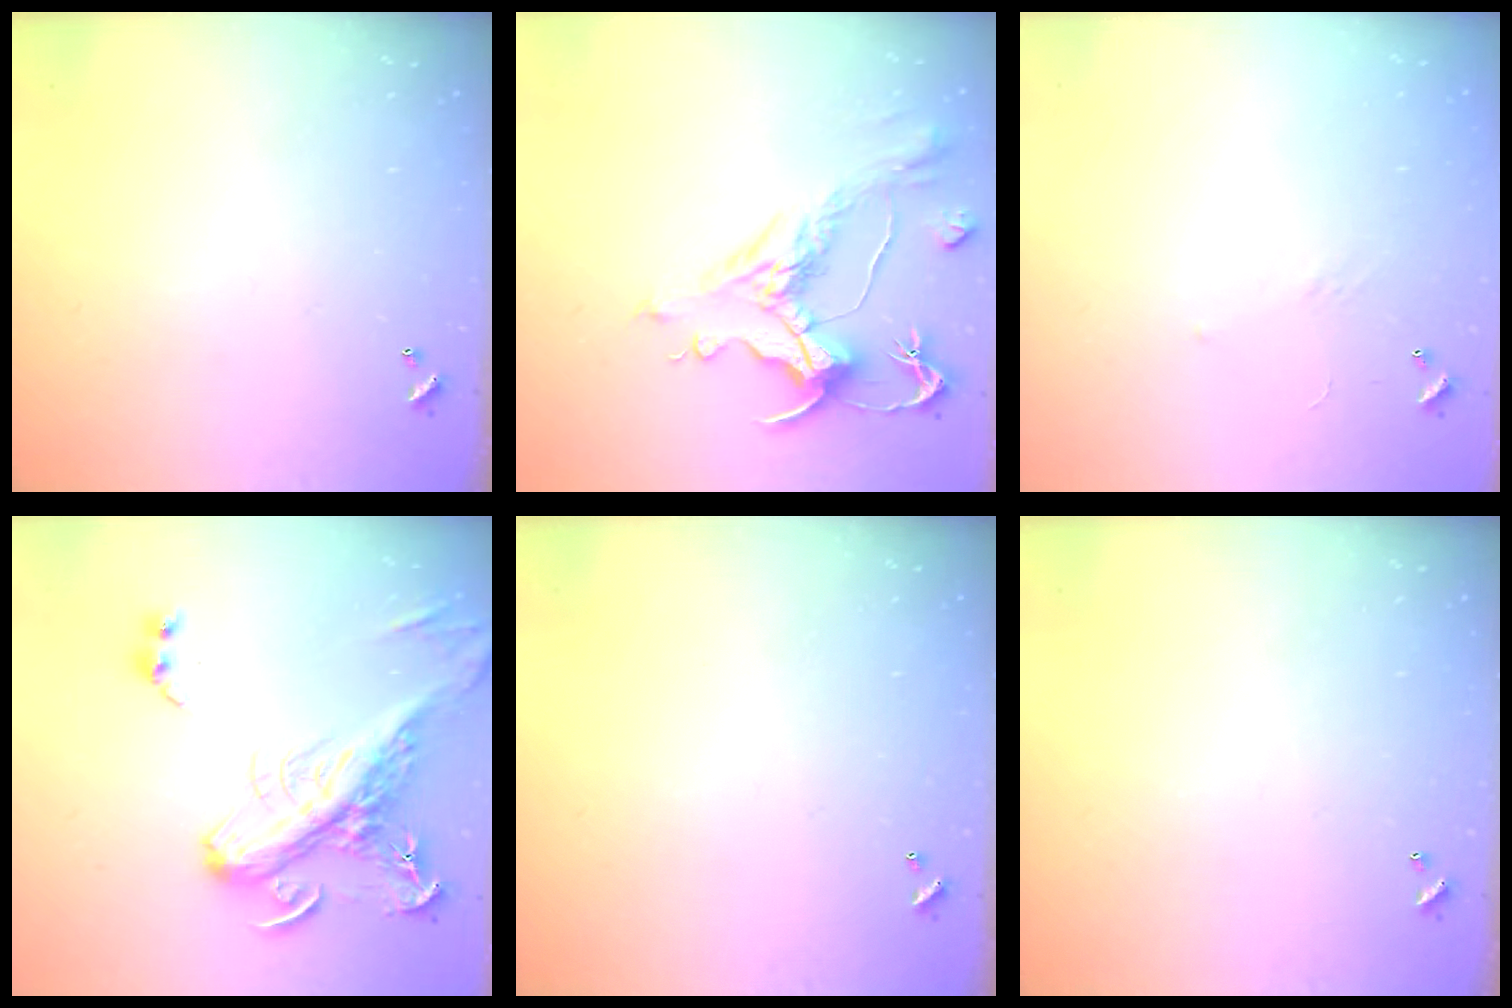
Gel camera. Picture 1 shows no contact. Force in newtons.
{"total": 2.0, "press": 1.2, "slide": 1.6}
{"total": 6.7, "press": 6.6, "slide": 0.8}
{"total": 9.2, "press": 9.0, "slide": 2.0}
{"total": 0.0}
{"total": 0.0}